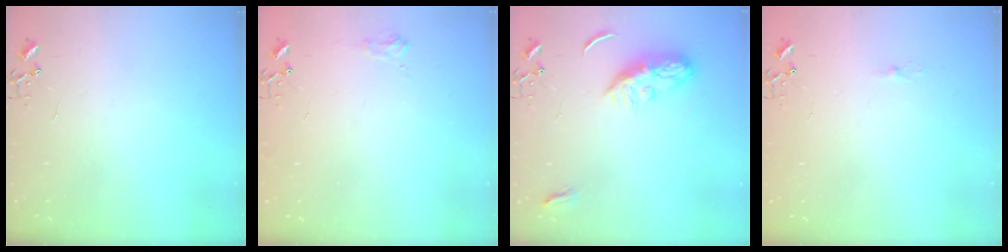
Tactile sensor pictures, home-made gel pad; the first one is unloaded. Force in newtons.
{"total": 7.1, "press": 7.1, "slide": 0.8}
{"total": 8.7, "press": 8.7, "slide": 0.4}
{"total": 3.6, "press": 3.6, "slide": 0.5}